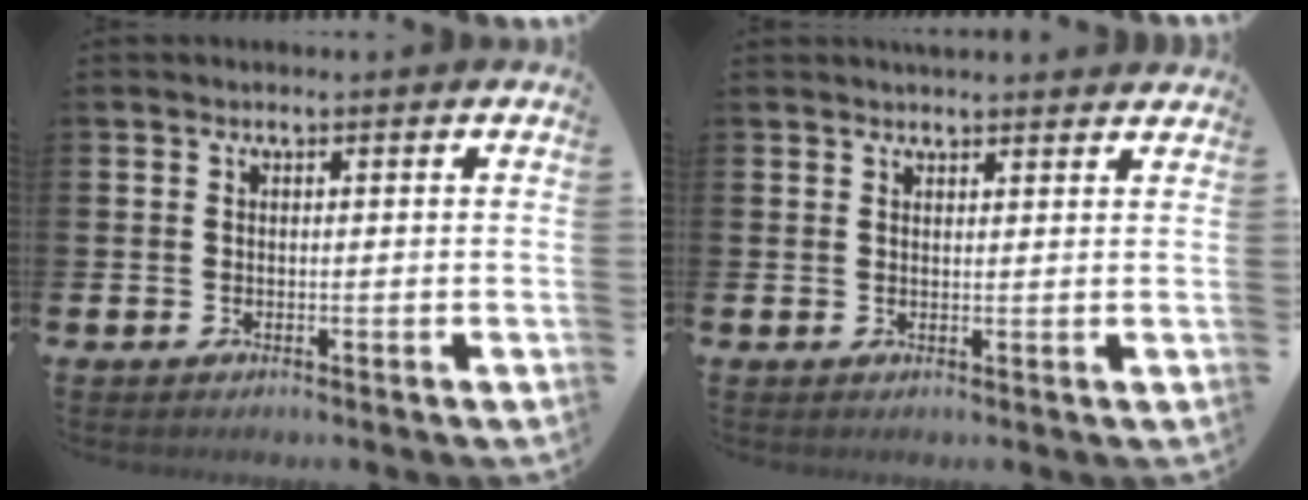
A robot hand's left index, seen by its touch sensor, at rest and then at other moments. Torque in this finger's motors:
{"motor_torque": [1.08, -1.06, 0.14, 0.03]}